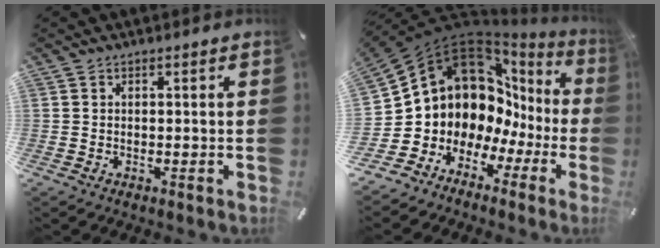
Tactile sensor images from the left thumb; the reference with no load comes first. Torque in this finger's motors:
{"motor_torque": [0.63, 3.08, 2.48, 0.29, 0.24]}